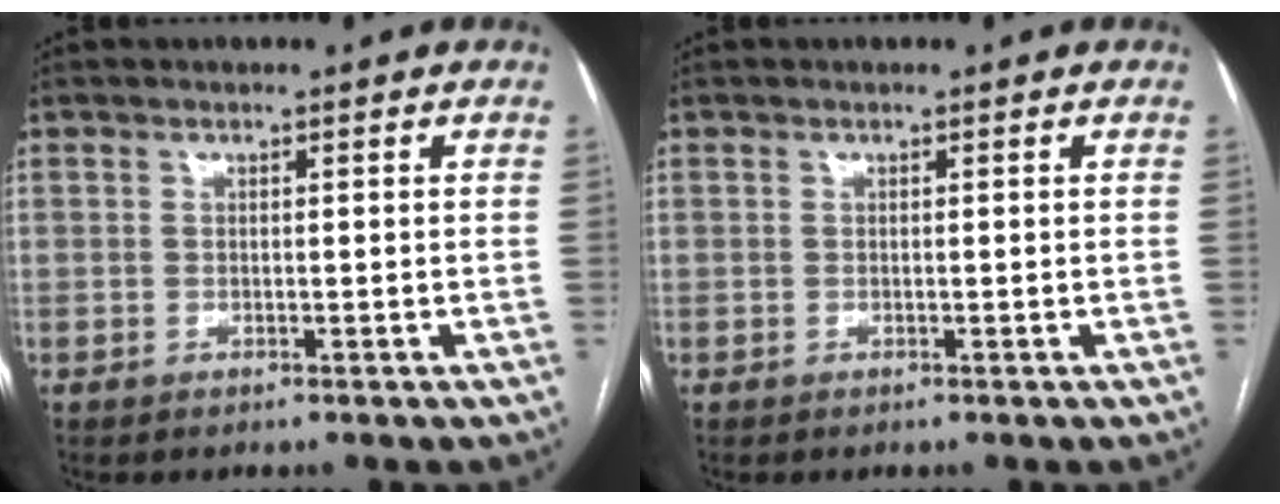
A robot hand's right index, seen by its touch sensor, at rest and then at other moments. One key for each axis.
{"total": 0.0}